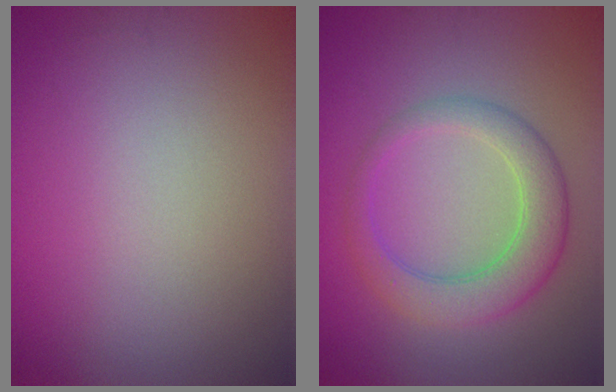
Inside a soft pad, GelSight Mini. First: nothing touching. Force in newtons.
{"total": 4.8, "press": 4.7, "slide": 0.1}